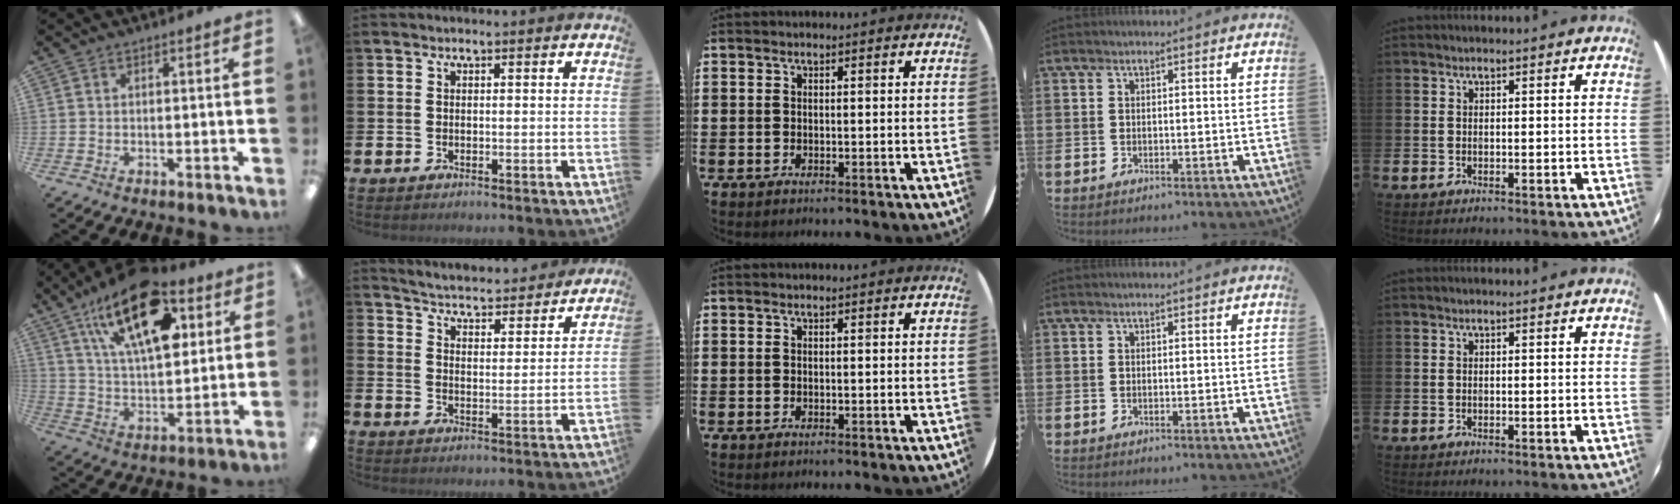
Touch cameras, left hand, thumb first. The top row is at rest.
{"thumb": {"total": 22.7, "force": [11.9, 11.0, 15.9], "torque": [-0.251, -0.046, 0.202]}, "index": {"total": 5.0, "force": [5.0, 0.5, 0.1], "torque": [-0.026, -0.045, 0.083]}}